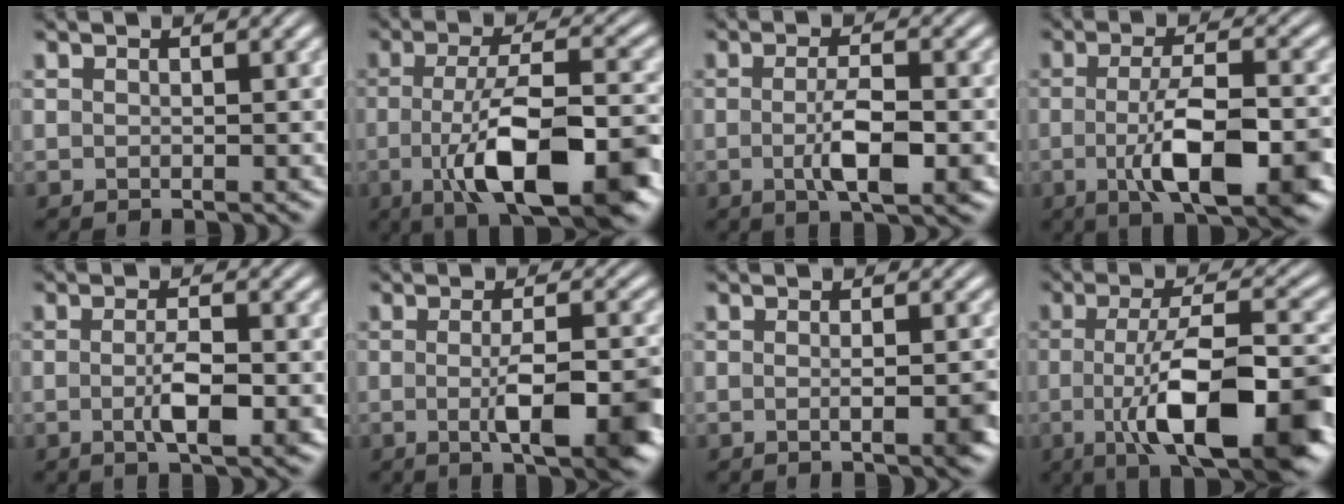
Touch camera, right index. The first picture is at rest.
{"total": 11.1, "force": [-3.7, 3.8, 9.7], "torque": [-0.155, -0.019, -0.050]}
{"total": 4.3, "force": [-1.1, 0.9, 4.0], "torque": [-0.071, -0.008, -0.017]}
{"total": 8.0, "force": [-2.1, 2.4, 7.4], "torque": [-0.122, -0.010, -0.030]}
{"total": 3.4, "force": [-1.1, 0.7, 3.2], "torque": [-0.058, -0.007, -0.017]}
{"total": 6.6, "force": [-2.0, 1.5, 6.1], "torque": [-0.093, -0.013, -0.032]}
{"total": 2.4, "force": [-1.0, 0.3, 2.1], "torque": [-0.029, -0.001, -0.018]}
{"total": 12.2, "force": [-3.6, 4.2, 10.9], "torque": [-0.167, -0.019, -0.048]}